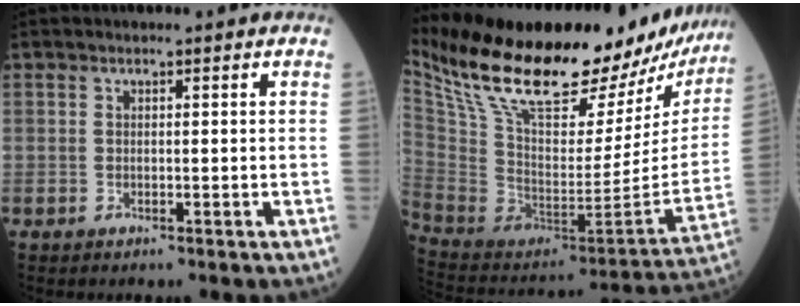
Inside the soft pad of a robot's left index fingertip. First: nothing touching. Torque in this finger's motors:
{"motor_torque": [0.87, -1.15, 0.53, 0.19]}